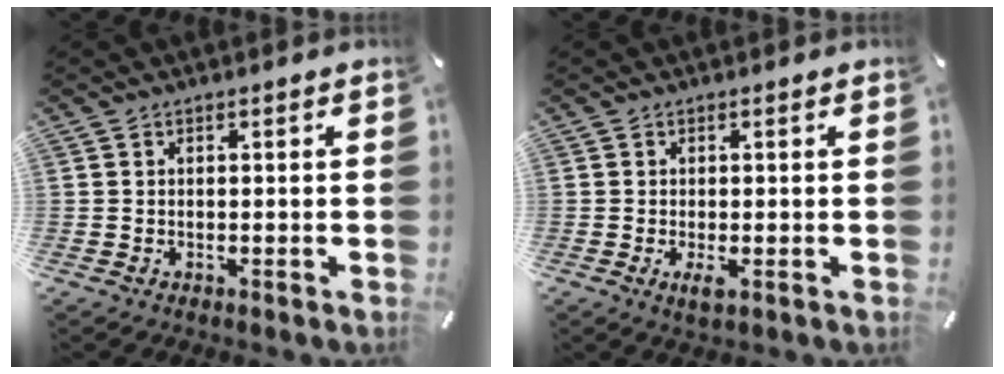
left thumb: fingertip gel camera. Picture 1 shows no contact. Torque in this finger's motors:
{"motor_torque": [0.32, 0.37, 0.13, -0.09, 0.00]}